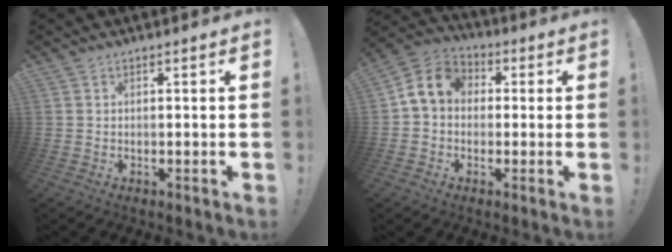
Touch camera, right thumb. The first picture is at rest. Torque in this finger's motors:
{"motor_torque": [0.07, 0.31, 0.46, -0.34, 0.03]}